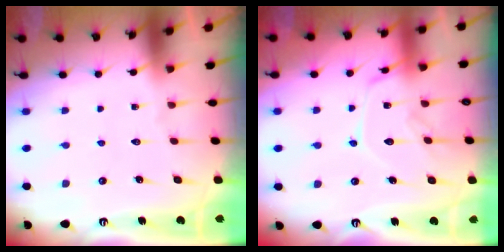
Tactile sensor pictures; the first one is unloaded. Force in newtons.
{"total": 13.0, "press": 13.0, "slide": 0.8}